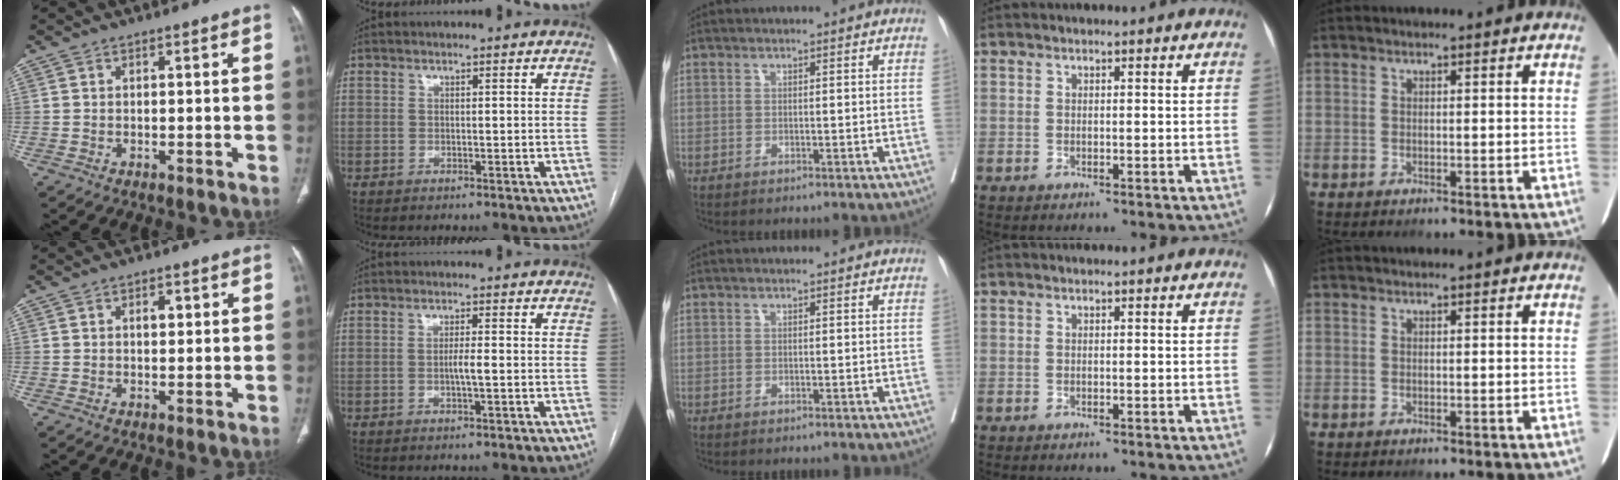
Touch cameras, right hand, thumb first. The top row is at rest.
{"thumb": {"total": 1.9, "force": [0.6, 1.2, 1.4], "torque": [-0.016, 0.000, 0.008]}, "index": {"total": 2.1, "force": [-0.5, 0.0, 2.1], "torque": [-0.039, 0.000, -0.009]}}